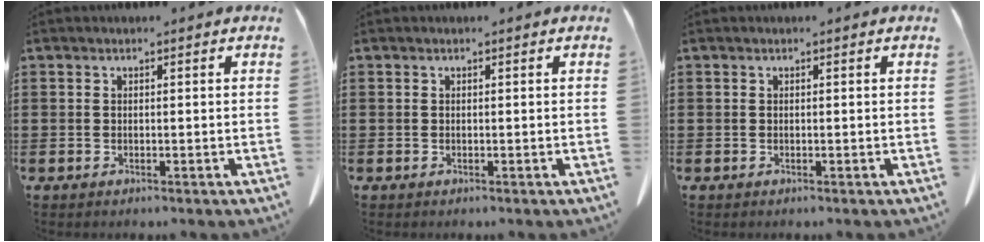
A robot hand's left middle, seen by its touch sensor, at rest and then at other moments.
{"total": 0.0}
{"total": 0.0}